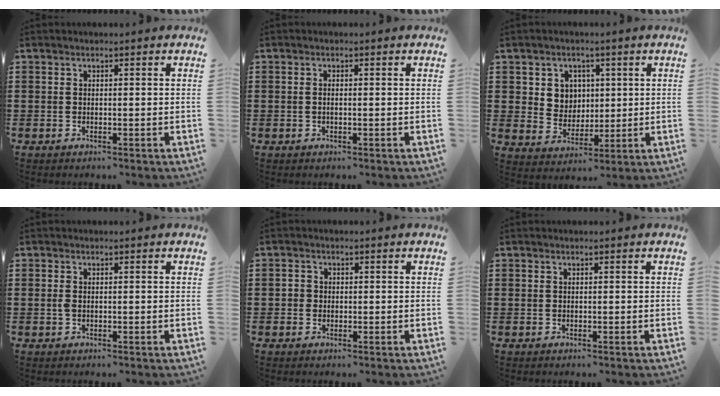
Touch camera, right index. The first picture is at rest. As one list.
[{"total": 0.8, "force": [-0.2, 0.3, 0.7], "torque": [-0.015, -0.002, -0.003]}, {"total": 5.0, "force": [1.7, 4.6, 0.9], "torque": [-0.034, 0.009, 0.028]}, {"total": 0.9, "force": [-0.2, 0.4, 0.8], "torque": [-0.024, -0.003, -0.006]}, {"total": 1.3, "force": [-0.2, 1.2, 0.4], "torque": [-0.011, 0.005, -0.004]}, {"total": 0.0}]